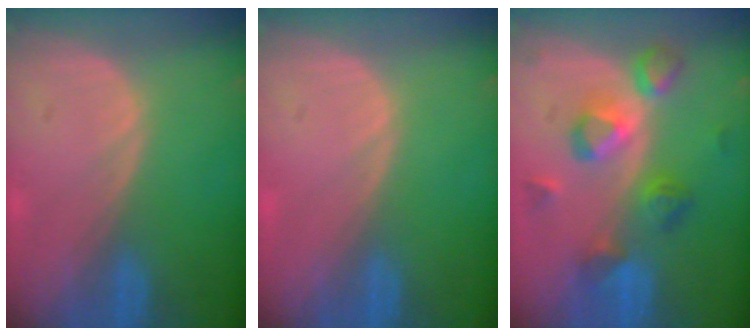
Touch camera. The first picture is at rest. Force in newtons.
{"total": 0.0}
{"total": 7.5, "press": 7.4, "slide": 0.8}